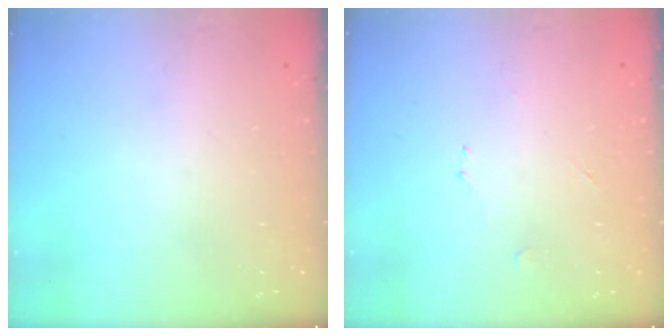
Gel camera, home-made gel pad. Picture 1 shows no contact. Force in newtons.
{"total": 3.3, "press": 3.3, "slide": 0.4}